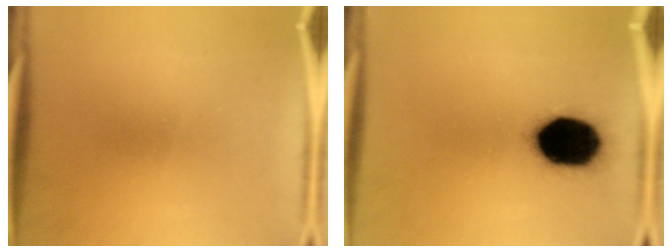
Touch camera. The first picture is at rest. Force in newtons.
{"total": 19.1}